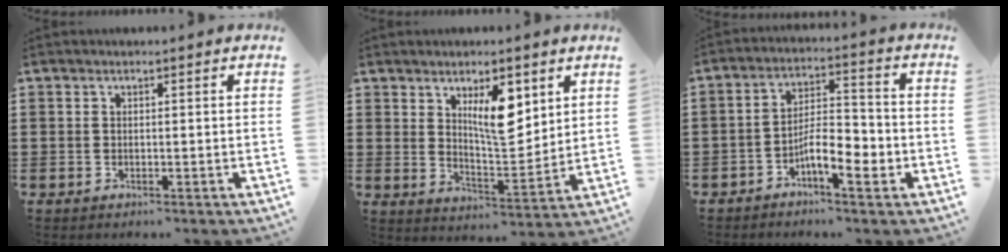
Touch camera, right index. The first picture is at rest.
{"total": 8.3, "force": [4.2, 3.2, 6.5], "torque": [-0.105, -0.011, 0.066]}
{"total": 7.0, "force": [-3.4, 2.4, 5.6], "torque": [-0.101, 0.007, -0.063]}